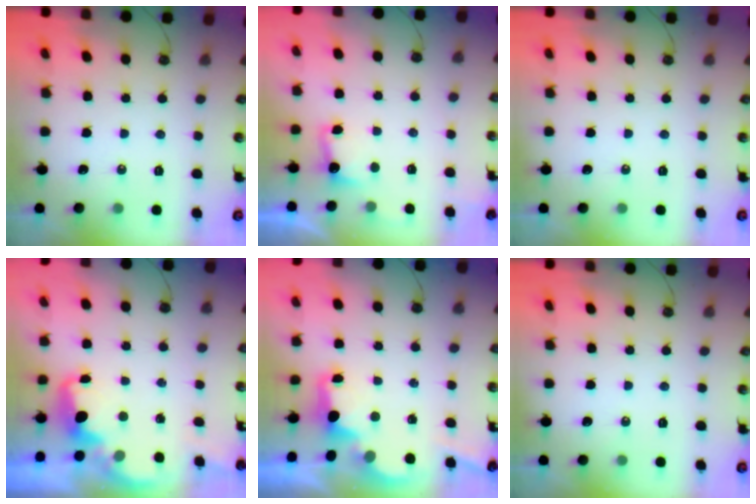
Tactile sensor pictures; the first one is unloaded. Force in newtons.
{"total": 3.3, "press": 3.1, "slide": 1.0}
{"total": 0.0}
{"total": 2.5, "press": 2.4, "slide": 0.7}
{"total": 2.5, "press": 2.3, "slide": 0.8}
{"total": 0.0}